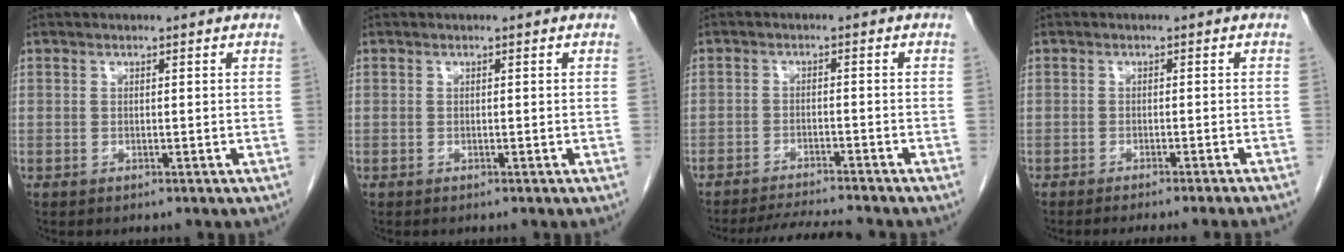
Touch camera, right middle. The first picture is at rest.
{"total": 0.0}
{"total": 7.0, "force": [-6.7, -0.3, 2.2], "torque": [-0.033, -0.011, -0.108]}
{"total": 8.4, "force": [-7.5, -1.3, 3.6], "torque": [-0.014, -0.020, -0.094]}